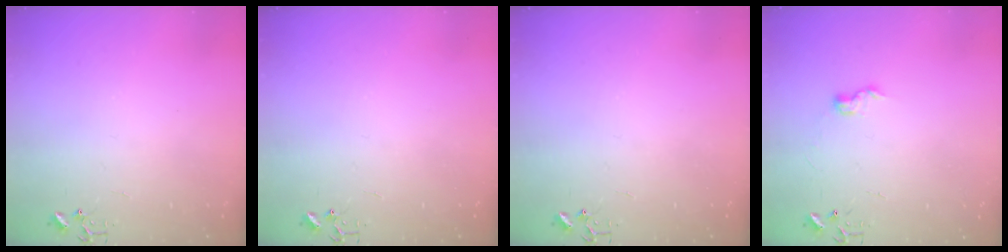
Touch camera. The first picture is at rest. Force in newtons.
{"total": 0.0}
{"total": 0.0}
{"total": 6.0, "press": 6.0, "slide": 0.3}